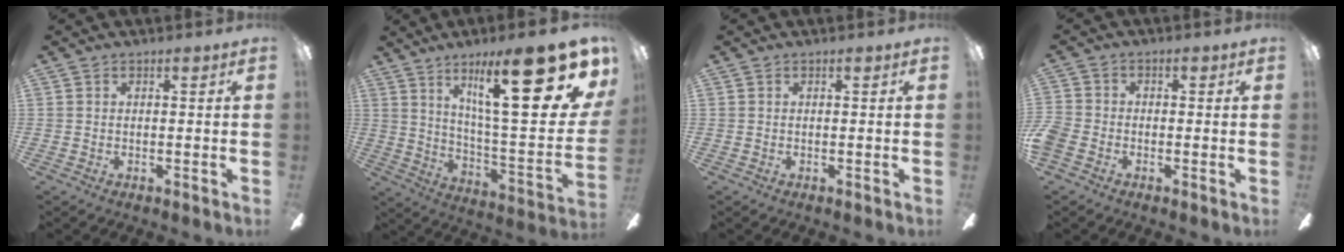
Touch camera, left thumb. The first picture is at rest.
{"total": 27.0, "force": [14.3, 6.0, 22.1], "torque": [-0.334, -0.091, 0.228]}
{"total": 0.0}
{"total": 4.0, "force": [-2.1, 2.9, 1.8], "torque": [-0.039, 0.014, -0.039]}